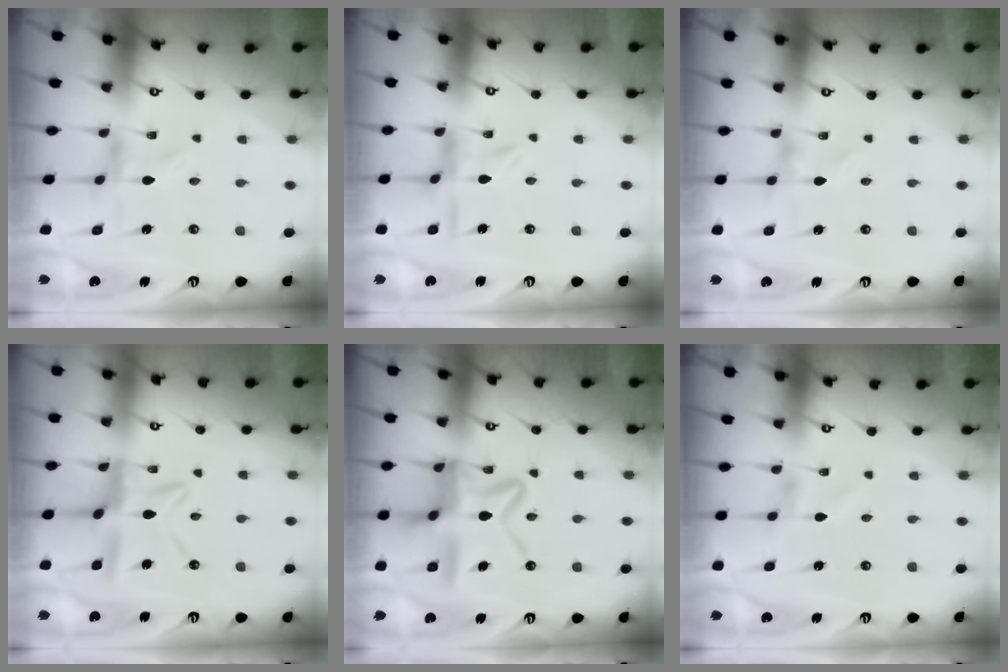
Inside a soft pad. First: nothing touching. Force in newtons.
{"total": 7.2, "press": 7.2, "slide": 0.7}
{"total": 0.0}
{"total": 11.5, "press": 11.5, "slide": 1.2}
{"total": 14.9, "press": 14.8, "slide": 1.4}
{"total": 0.9, "press": 0.8, "slide": 0.1}